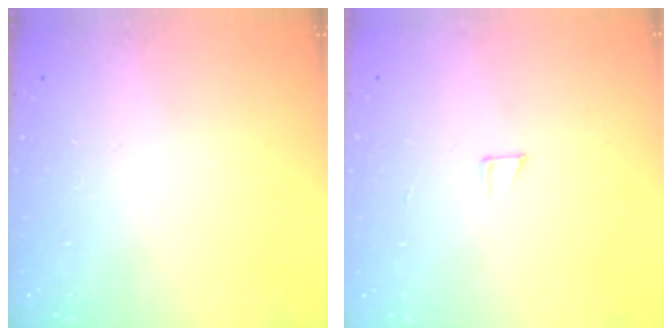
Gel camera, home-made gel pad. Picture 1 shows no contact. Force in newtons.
{"total": 4.3, "press": 4.3, "slide": 0.4}